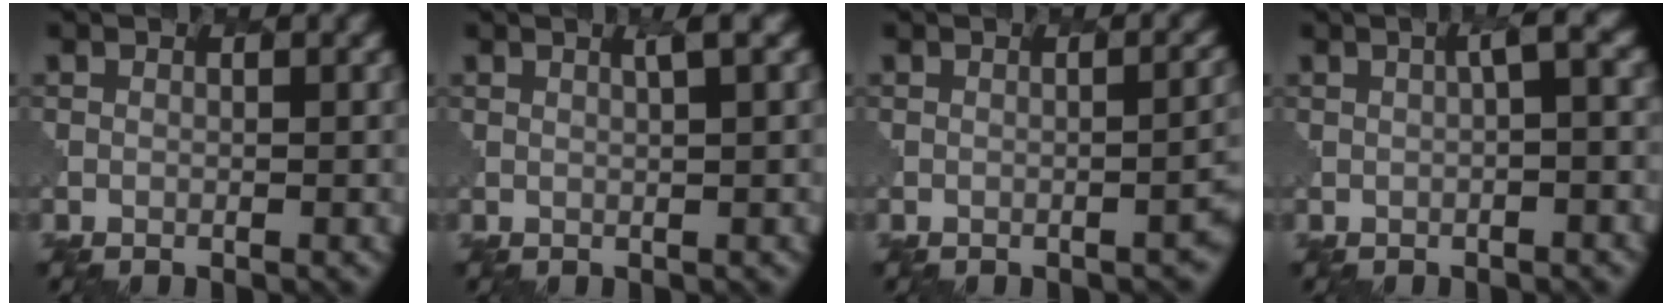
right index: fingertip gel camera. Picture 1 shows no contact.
{"total": 1.8, "force": [0.7, 0.4, 1.6], "torque": [-0.018, 0.006, 0.009]}
{"total": 3.1, "force": [-1.7, 1.1, 2.4], "torque": [-0.018, 0.004, -0.021]}
{"total": 2.5, "force": [0.3, 0.5, 2.5], "torque": [-0.029, 0.011, 0.001]}